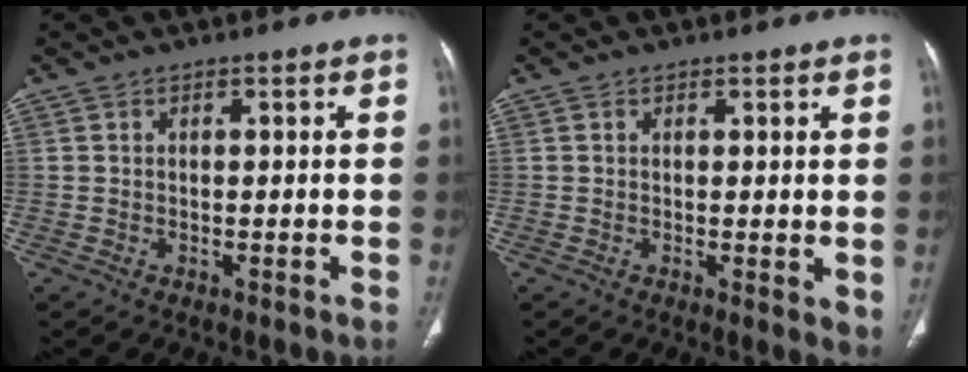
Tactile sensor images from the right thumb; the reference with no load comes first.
{"total": 3.1, "force": [0.2, 1.1, 2.9], "torque": [-0.042, -0.012, 0.003]}